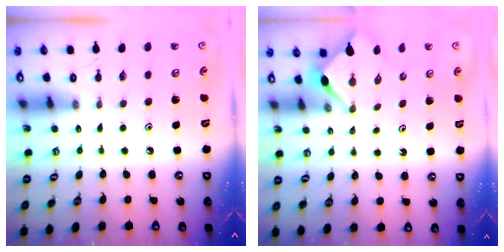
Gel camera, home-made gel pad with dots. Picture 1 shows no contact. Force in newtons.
{"total": 2.7, "press": 2.7, "slide": 0.3}